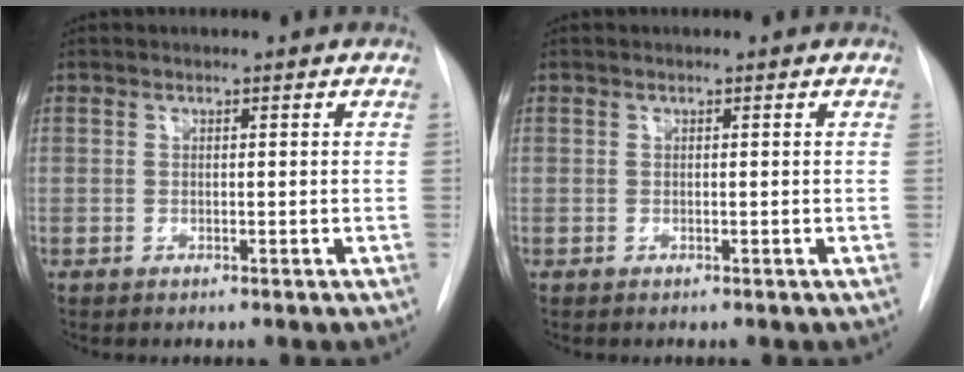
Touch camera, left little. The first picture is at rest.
{"total": 0.0}